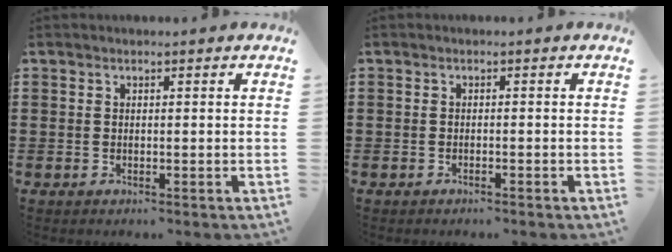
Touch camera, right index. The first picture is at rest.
{"total": 0.6, "force": [-0.5, 0.0, 0.2], "torque": [-0.006, -0.002, -0.010]}